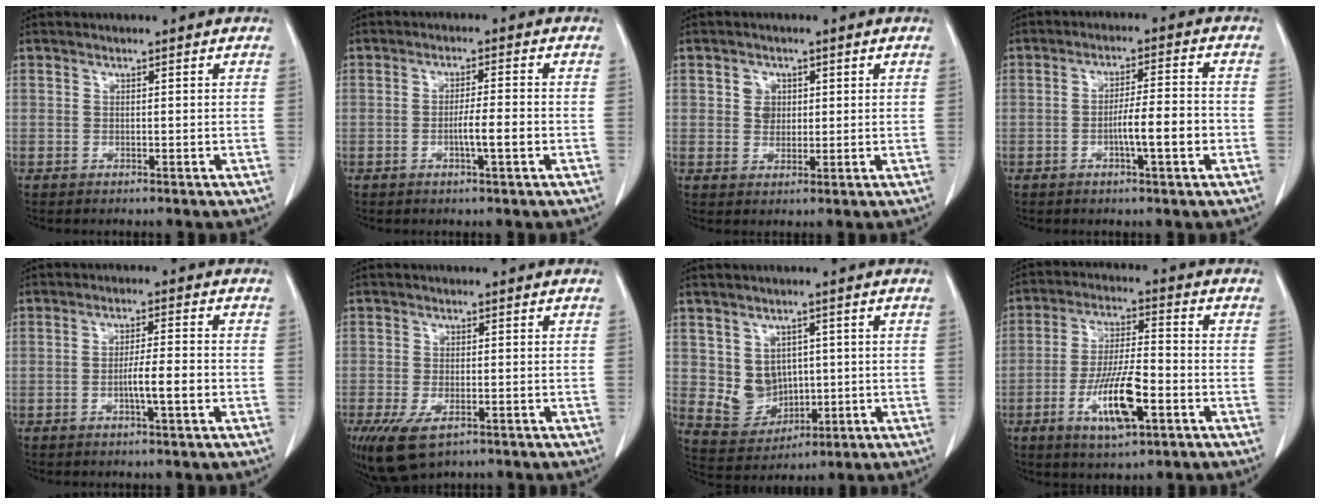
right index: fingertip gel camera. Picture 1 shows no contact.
{"total": 4.3, "force": [-1.1, 0.2, 4.1], "torque": [-0.071, -0.002, -0.019]}
{"total": 3.2, "force": [1.0, 2.7, 1.4], "torque": [-0.023, 0.005, 0.019]}
{"total": 6.9, "force": [-1.9, 0.6, 6.6], "torque": [-0.113, 0.006, -0.031]}
{"total": 5.0, "force": [-1.4, 0.3, 4.8], "torque": [-0.084, -0.001, -0.023]}
{"total": 8.2, "force": [-4.2, 4.0, 5.8], "torque": [-0.116, -0.020, -0.067]}
{"total": 6.7, "force": [0.9, 5.9, 3.2], "torque": [-0.064, 0.009, 0.037]}
{"total": 11.6, "force": [-4.3, 2.7, 10.4], "torque": [-0.201, -0.008, -0.073]}